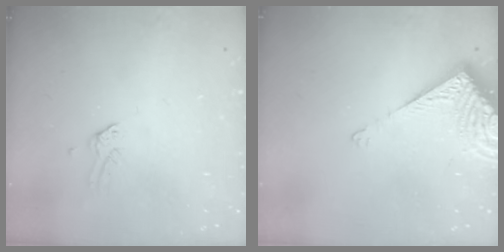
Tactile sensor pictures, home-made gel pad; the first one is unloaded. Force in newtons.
{"total": 8.9, "press": 8.8, "slide": 1.1}